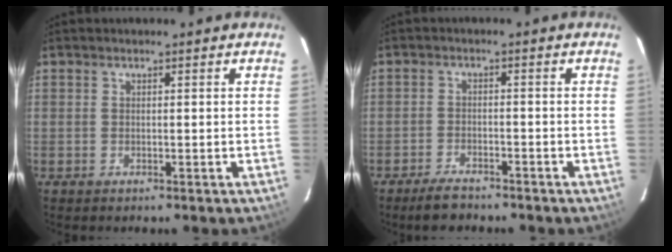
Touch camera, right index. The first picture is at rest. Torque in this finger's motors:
{"motor_torque": [0.22, -0.18, 0.01, 0.03]}